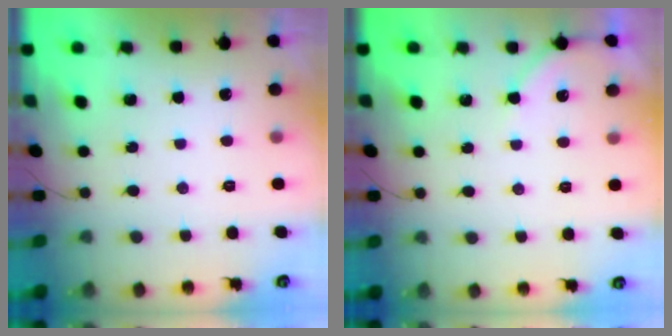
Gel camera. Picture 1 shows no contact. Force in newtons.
{"total": 4.8, "press": 4.7, "slide": 0.7}